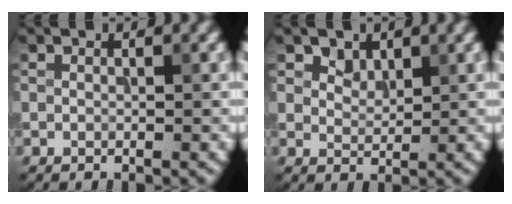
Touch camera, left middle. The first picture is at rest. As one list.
[{"total": 1.6, "force": [1.1, 1.0, 0.5], "torque": [-0.015, -0.007, 0.022]}]